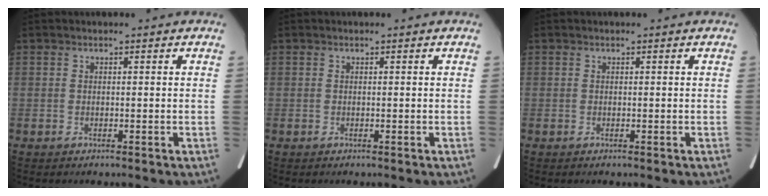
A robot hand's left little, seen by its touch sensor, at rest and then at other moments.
{"total": 0.0}
{"total": 0.0}